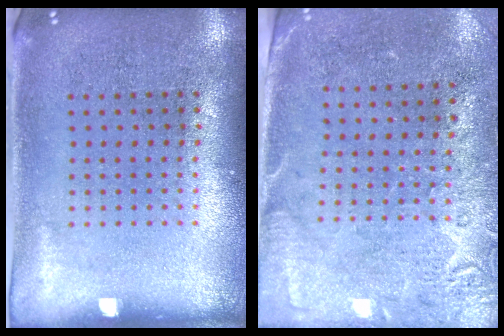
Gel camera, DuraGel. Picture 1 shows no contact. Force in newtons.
{"total": 2.7, "press": 2.3, "slide": 1.4}